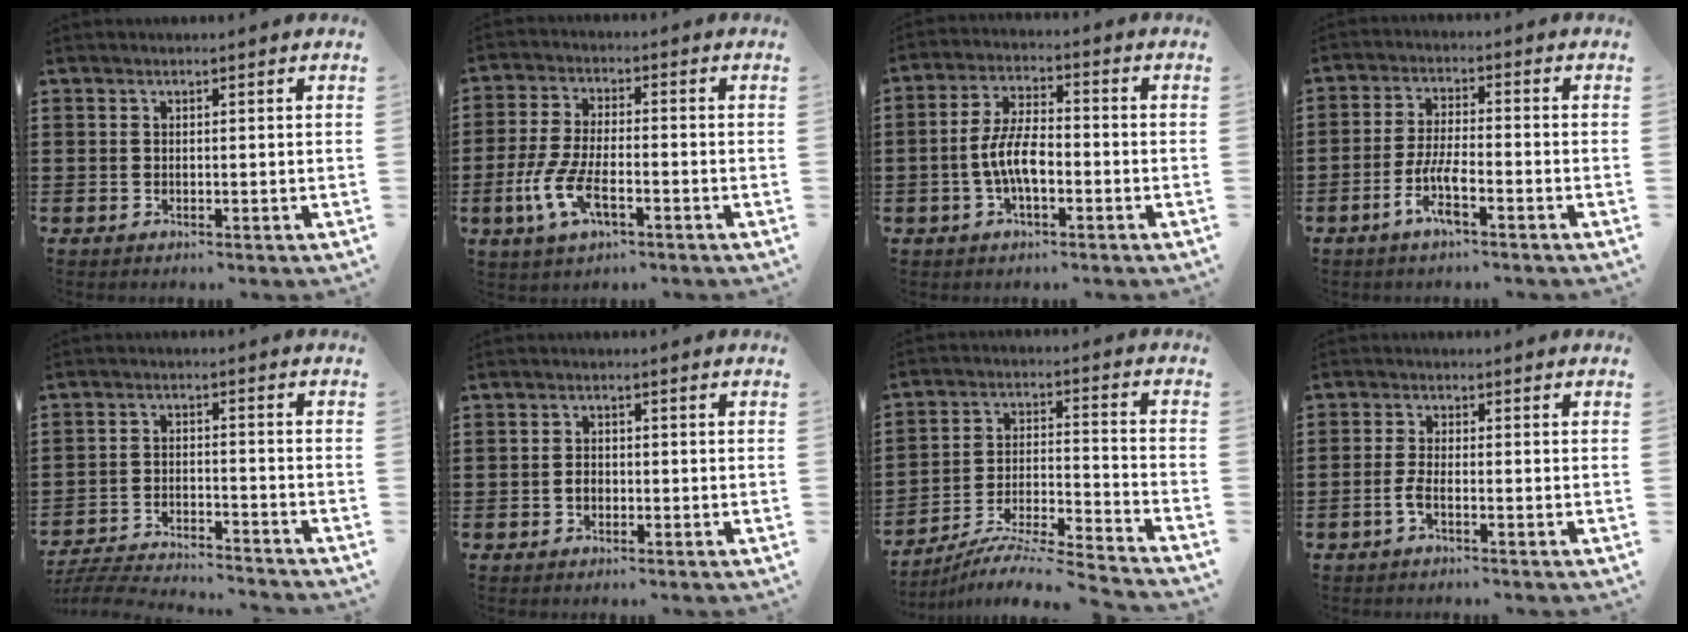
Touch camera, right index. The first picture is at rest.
{"total": 7.4, "force": [-3.0, 2.7, 6.2], "torque": [-0.150, -0.014, -0.061]}
{"total": 6.9, "force": [-1.7, 2.8, 6.0], "torque": [-0.140, -0.003, -0.040]}
{"total": 6.1, "force": [-3.1, 1.2, 5.0], "torque": [-0.116, -0.010, -0.064]}
{"total": 5.4, "force": [-5.3, 0.0, 0.9], "torque": [-0.027, -0.004, -0.108]}
{"total": 1.7, "force": [-0.6, 1.1, 1.1], "torque": [-0.023, 0.002, -0.011]}
{"total": 7.1, "force": [-6.7, -0.3, 2.5], "torque": [-0.044, -0.008, -0.135]}
{"total": 2.5, "force": [-1.3, 0.4, 2.1], "torque": [-0.052, -0.006, -0.027]}